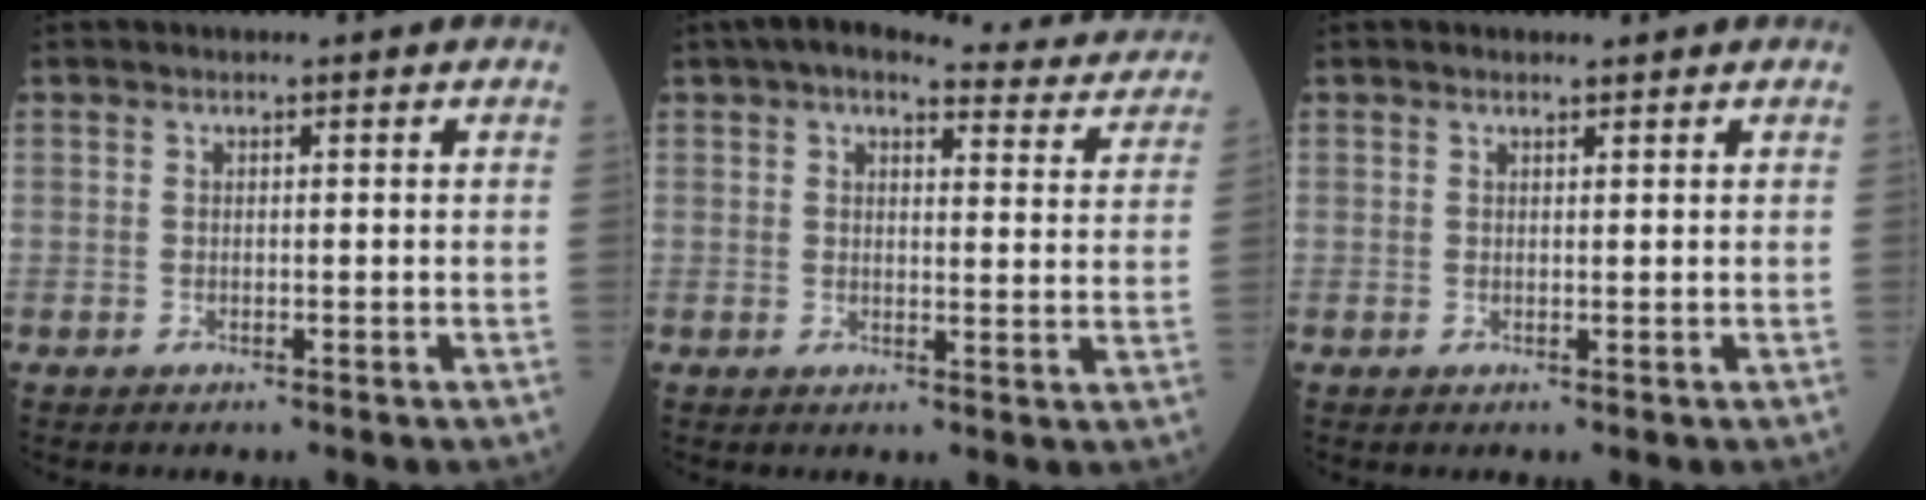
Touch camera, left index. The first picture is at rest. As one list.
[{"total": 15.2, "force": [13.8, 3.7, 5.1], "torque": [-0.046, 0.013, 0.150]}, {"total": 0.5, "force": [0.5, 0.1, 0.1], "torque": [-0.009, -0.003, 0.007]}]